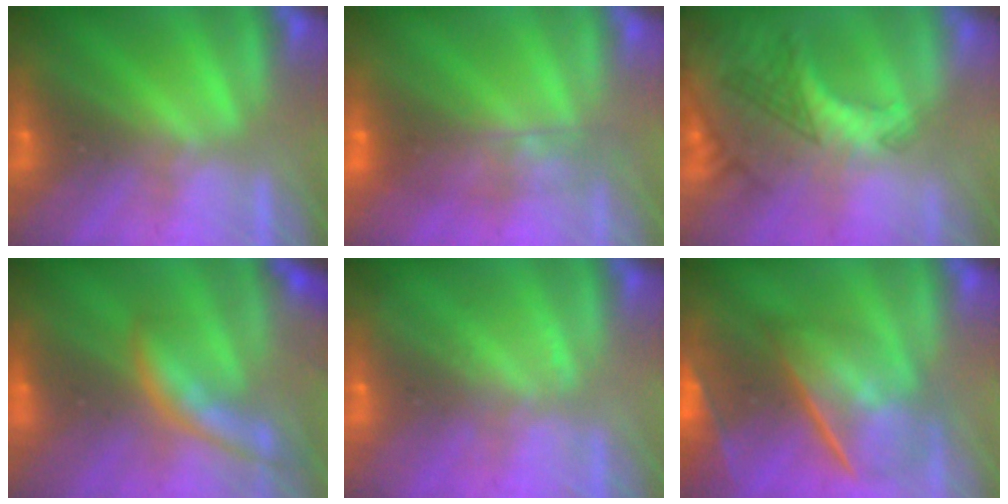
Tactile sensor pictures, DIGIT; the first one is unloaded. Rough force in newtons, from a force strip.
{"total": 7.1}
{"total": 3.0}
{"total": 5.8}
{"total": 1.8}
{"total": 7.4}